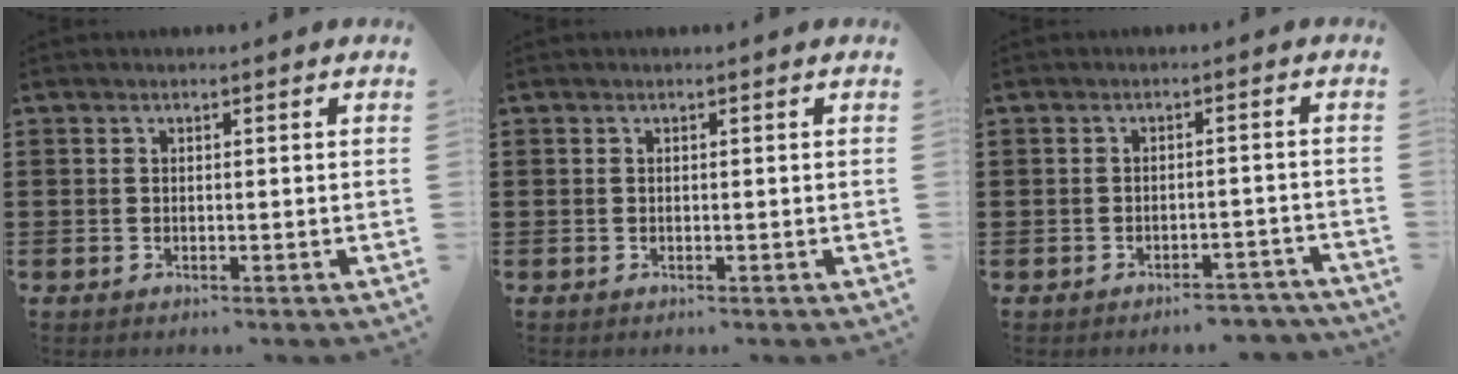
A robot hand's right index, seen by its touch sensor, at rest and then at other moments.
{"total": 0.0}
{"total": 3.2, "force": [-3.1, 0.4, 0.0], "torque": [-0.006, 0.000, -0.066]}